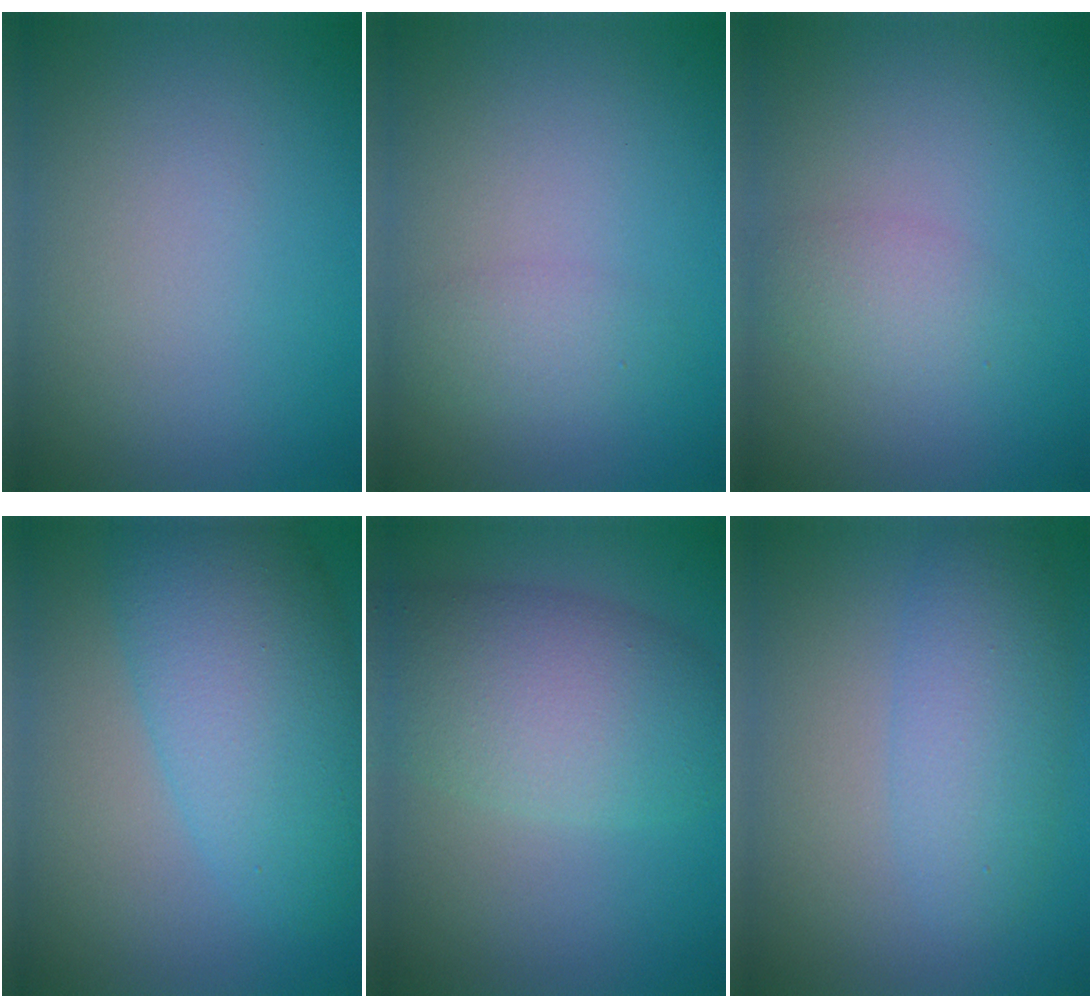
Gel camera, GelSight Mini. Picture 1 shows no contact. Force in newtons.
{"total": 1.7, "press": 1.7, "slide": 0.0}
{"total": 2.0, "press": 2.0, "slide": 0.1}
{"total": 8.6, "press": 8.6, "slide": 0.3}
{"total": 6.8, "press": 6.8, "slide": 0.3}
{"total": 4.3, "press": 4.3, "slide": 0.1}